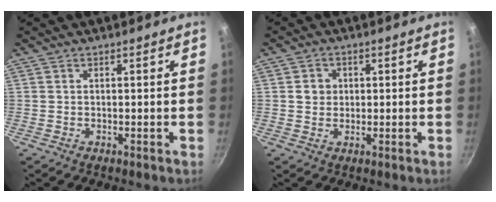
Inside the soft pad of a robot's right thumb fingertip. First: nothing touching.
{"total": 3.1, "force": [0.4, 2.9, 1.1], "torque": [-0.002, 0.004, 0.003]}